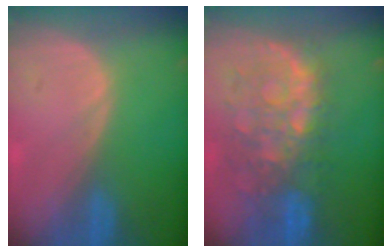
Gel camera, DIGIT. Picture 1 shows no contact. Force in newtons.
{"total": 10.4, "press": 9.3, "slide": 4.7}